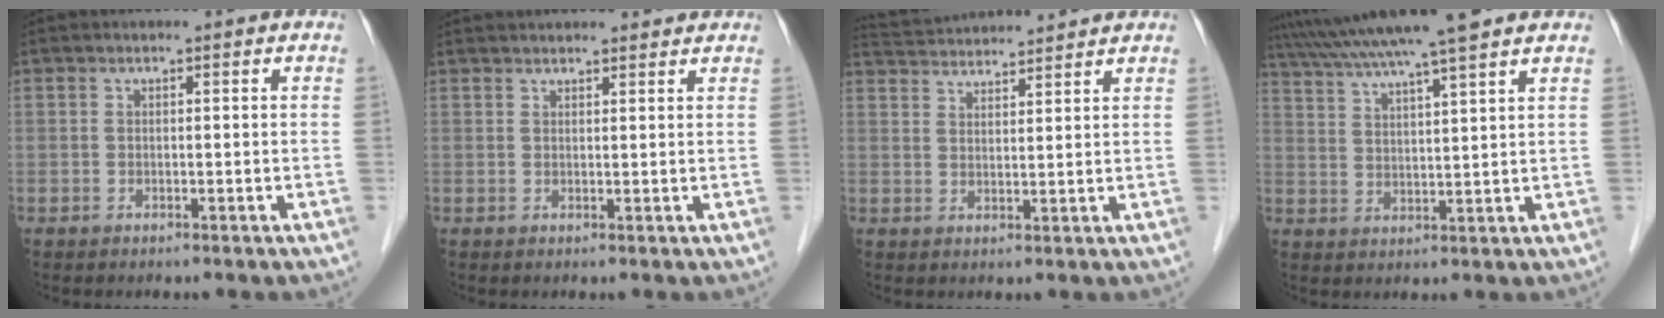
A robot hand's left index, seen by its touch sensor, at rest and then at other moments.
{"total": 8.5, "force": [7.9, 1.8, 2.7], "torque": [-0.029, 0.033, 0.096]}
{"total": 9.3, "force": [9.1, 0.1, 2.0], "torque": [-0.046, 0.034, 0.143]}
{"total": 14.4, "force": [12.1, -0.6, 7.7], "torque": [-0.140, 0.030, 0.185]}